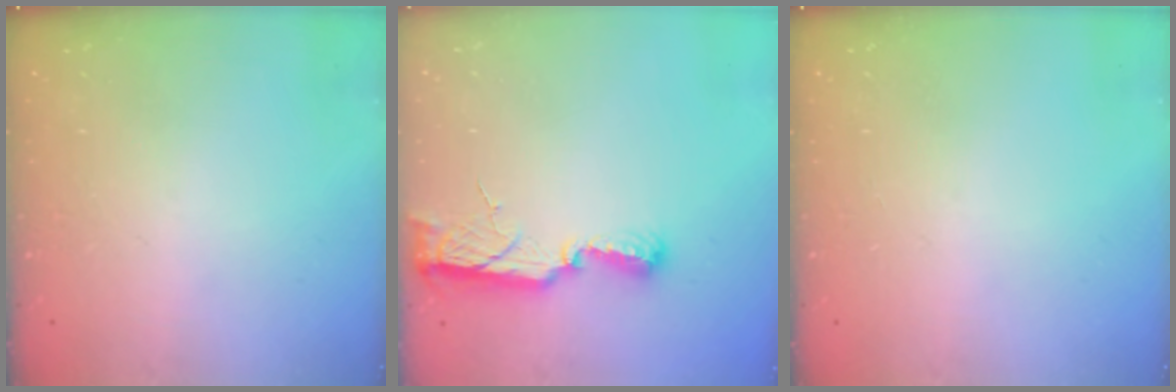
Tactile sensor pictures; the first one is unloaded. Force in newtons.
{"total": 8.1, "press": 8.1, "slide": 0.7}
{"total": 0.0}